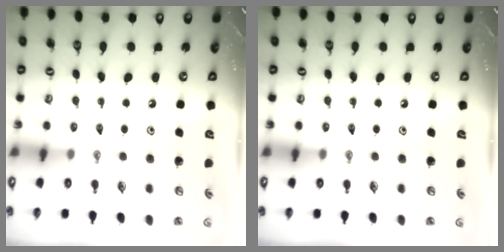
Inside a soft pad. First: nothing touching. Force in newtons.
{"total": 0.0}